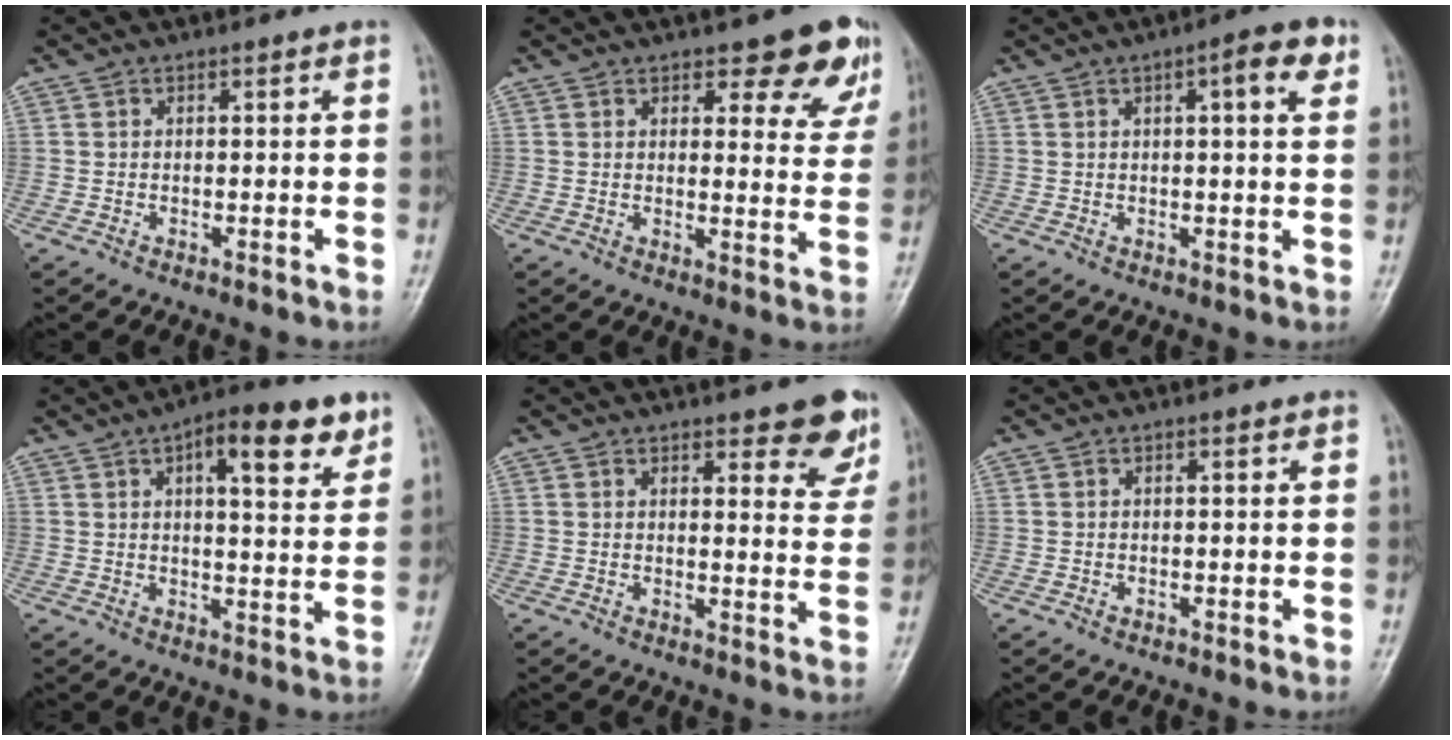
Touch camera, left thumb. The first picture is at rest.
{"total": 9.4, "force": [6.8, 3.9, 5.1], "torque": [-0.021, -0.042, 0.073]}
{"total": 6.1, "force": [2.5, 1.5, 5.3], "torque": [-0.066, 0.001, 0.028]}
{"total": 11.5, "force": [6.0, 4.1, 8.9], "torque": [-0.098, -0.020, 0.079]}
{"total": 7.6, "force": [5.5, 2.7, 4.5], "torque": [-0.021, -0.035, 0.060]}
{"total": 0.0}